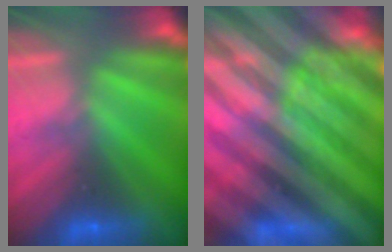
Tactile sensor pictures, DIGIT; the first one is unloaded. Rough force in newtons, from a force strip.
{"total": 9.3}